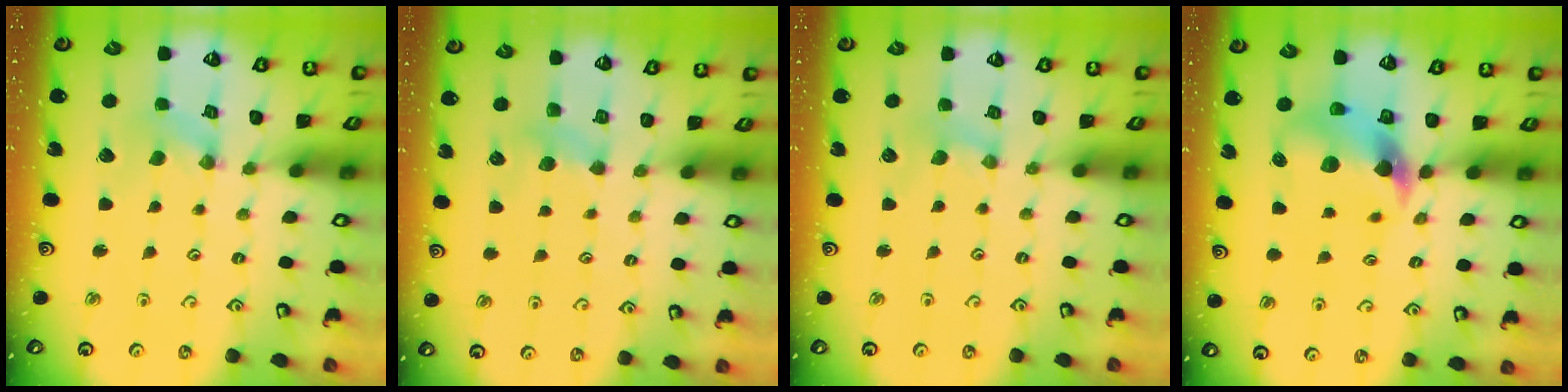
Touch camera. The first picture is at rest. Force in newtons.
{"total": 3.6, "press": 3.5, "slide": 0.5}
{"total": 1.6, "press": 1.6, "slide": 0.3}
{"total": 10.1, "press": 10.0, "slide": 1.5}